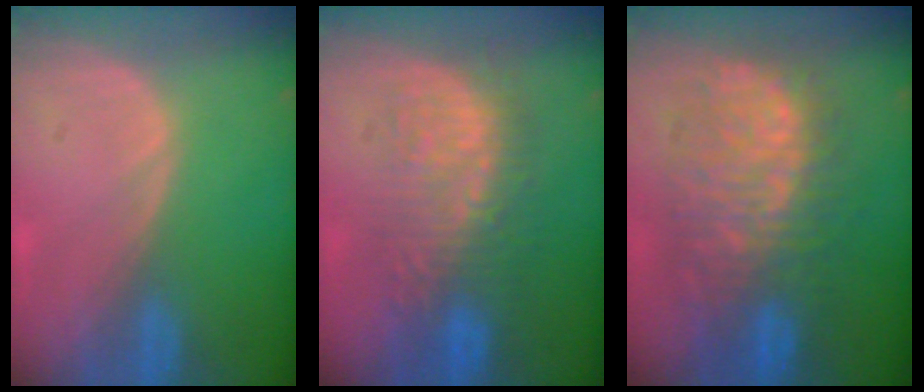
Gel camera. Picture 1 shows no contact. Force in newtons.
{"total": 9.1, "press": 9.0, "slide": 1.7}
{"total": 12.2, "press": 12.2, "slide": 1.4}